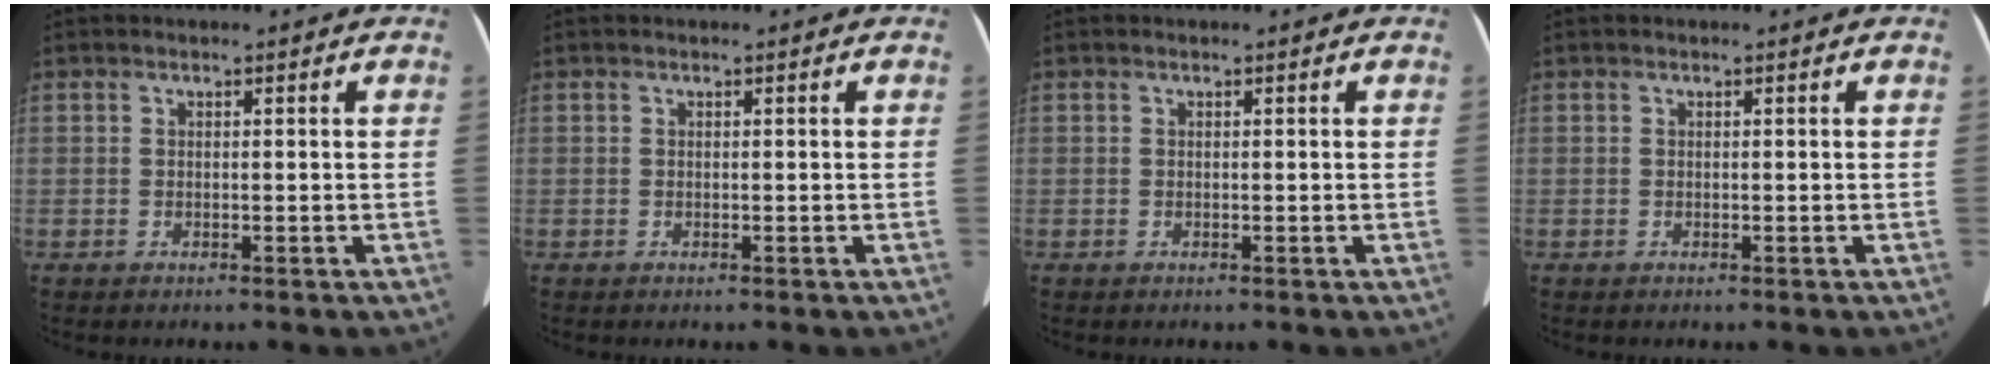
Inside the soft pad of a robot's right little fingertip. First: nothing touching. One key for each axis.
{"total": 0.0}
{"total": 0.0}
{"total": 0.0}